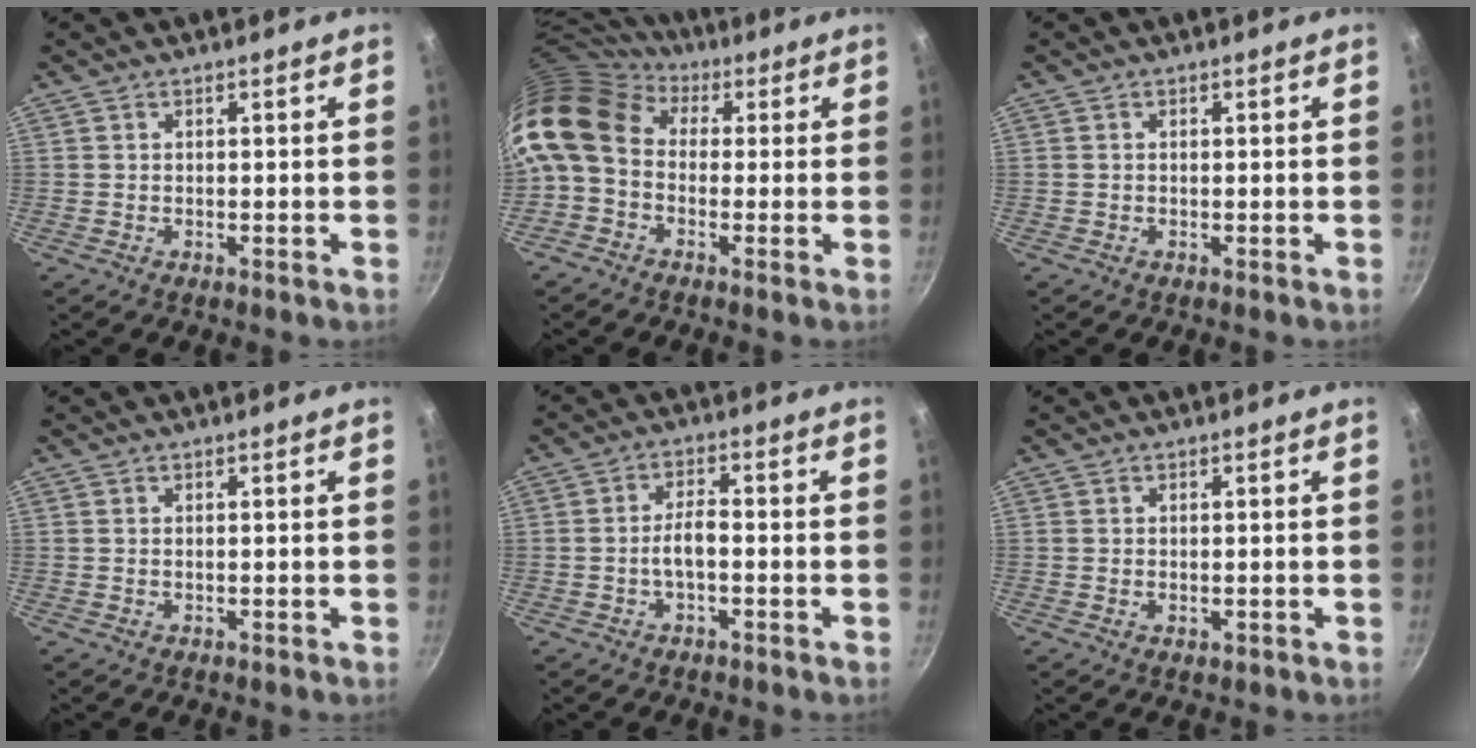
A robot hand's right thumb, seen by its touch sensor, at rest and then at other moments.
{"total": 15.0, "force": [1.6, 11.3, 9.7], "torque": [-0.206, 0.035, 0.007]}
{"total": 0.0}
{"total": 0.0}
{"total": 4.2, "force": [-1.2, 1.6, 3.7], "torque": [-0.069, 0.022, -0.026]}
{"total": 0.9, "force": [0.0, 0.6, 0.7], "torque": [-0.010, -0.001, -0.001]}